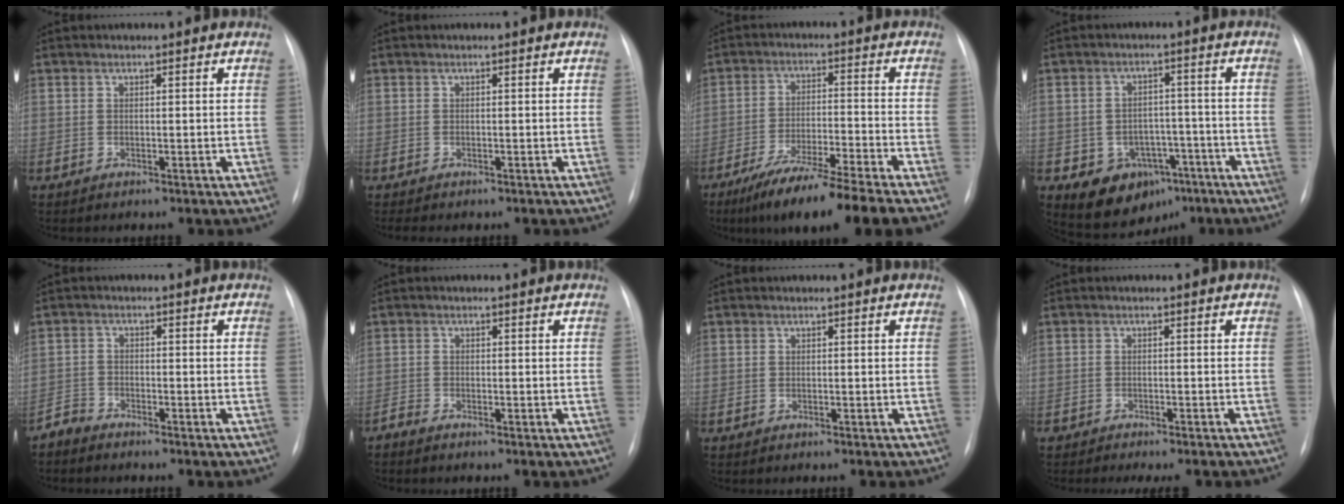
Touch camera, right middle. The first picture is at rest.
{"total": 2.4, "force": [-1.9, 0.8, 1.1], "torque": [-0.015, -0.005, -0.020]}
{"total": 13.6, "force": [-10.3, -1.0, 8.8], "torque": [-0.151, -0.039, -0.171]}
{"total": 9.0, "force": [-4.7, 6.7, 3.8], "torque": [-0.057, 0.024, -0.057]}
{"total": 2.3, "force": [-2.2, 0.5, -0.4], "torque": [0.012, -0.005, -0.045]}
{"total": 1.1, "force": [-1.1, 0.1, 0.2], "torque": [-0.008, -0.002, -0.023]}
{"total": 0.0}
{"total": 7.3, "force": [-6.3, 1.6, 3.3], "torque": [-0.035, -0.003, -0.084]}